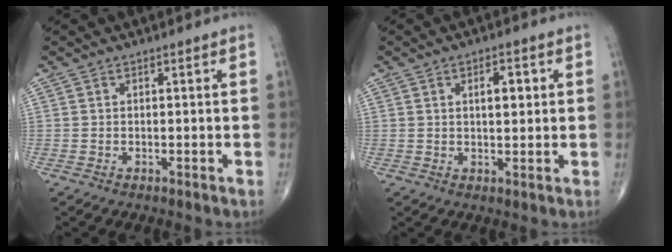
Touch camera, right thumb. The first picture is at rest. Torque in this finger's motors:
{"motor_torque": [0.55, 2.49, 0.53, 0.35, 0.03]}